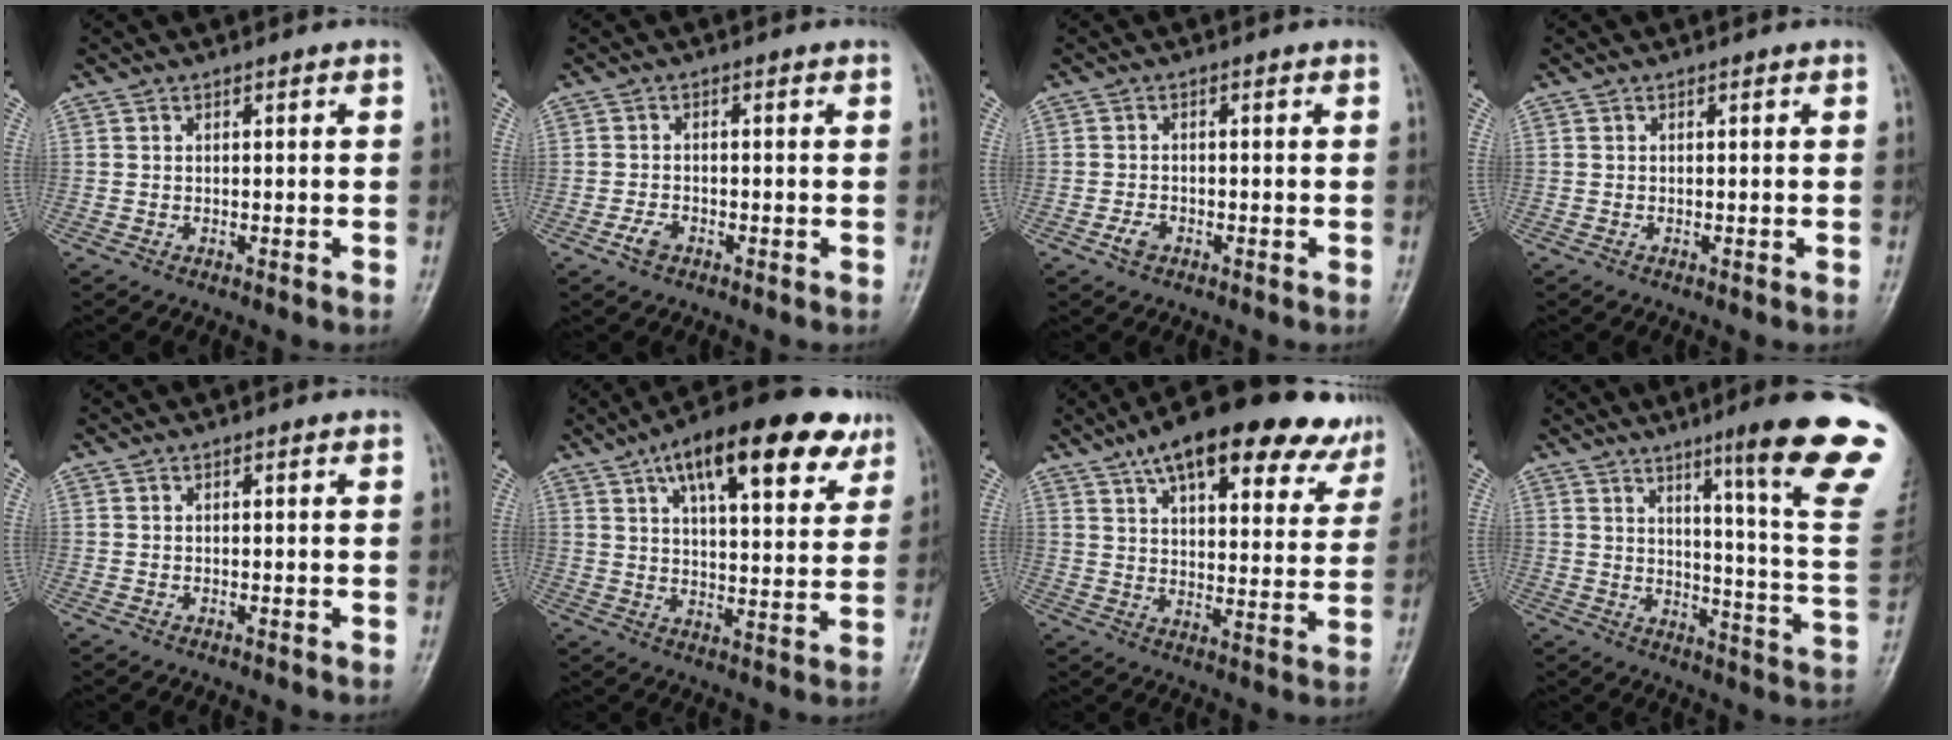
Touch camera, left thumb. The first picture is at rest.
{"total": 2.4, "force": [-1.3, 1.4, 1.3], "torque": [-0.026, 0.006, -0.025]}
{"total": 2.1, "force": [-1.1, 1.3, 1.2], "torque": [-0.023, 0.004, -0.021]}
{"total": 0.0}
{"total": 0.0}
{"total": 20.7, "force": [11.5, 7.8, 15.4], "torque": [-0.203, -0.015, 0.170]}
{"total": 24.0, "force": [16.5, 9.0, 14.9], "torque": [-0.187, -0.027, 0.225]}
{"total": 21.7, "force": [12.4, 1.0, 17.7], "torque": [-0.213, -0.074, 0.166]}